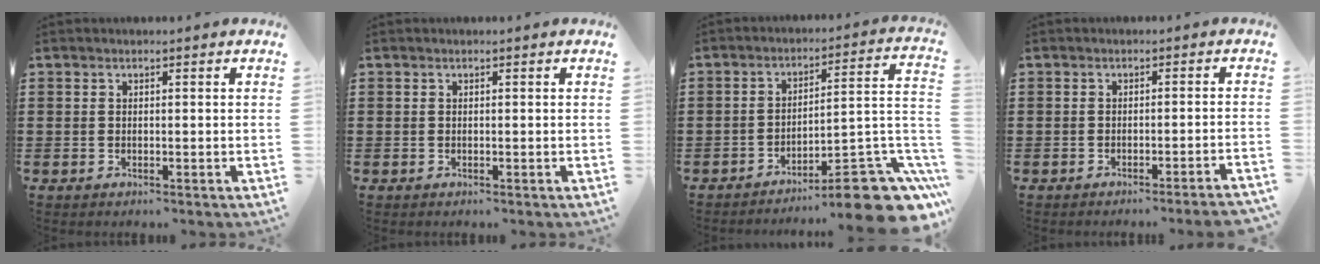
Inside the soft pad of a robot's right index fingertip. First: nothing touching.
{"total": 0.0}
{"total": 11.3, "force": [-8.4, 2.0, 7.3], "torque": [-0.083, 0.019, -0.151]}
{"total": 1.9, "force": [-1.6, -0.5, 1.0], "torque": [-0.017, -0.001, -0.031]}